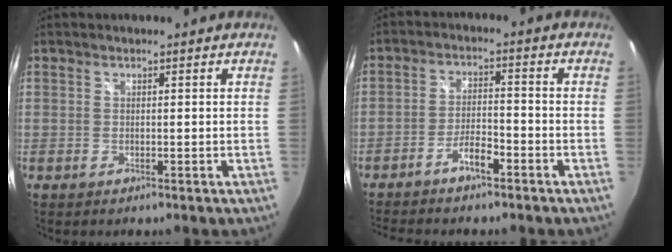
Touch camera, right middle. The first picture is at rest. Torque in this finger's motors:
{"motor_torque": [1.09, -1.05, 0.09, 0.07]}